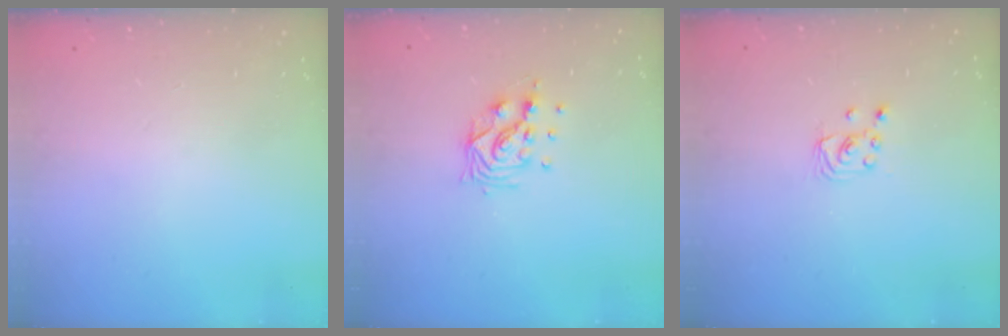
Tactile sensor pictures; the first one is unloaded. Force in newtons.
{"total": 10.0, "press": 9.9, "slide": 1.2}
{"total": 2.0, "press": 2.0, "slide": 0.2}